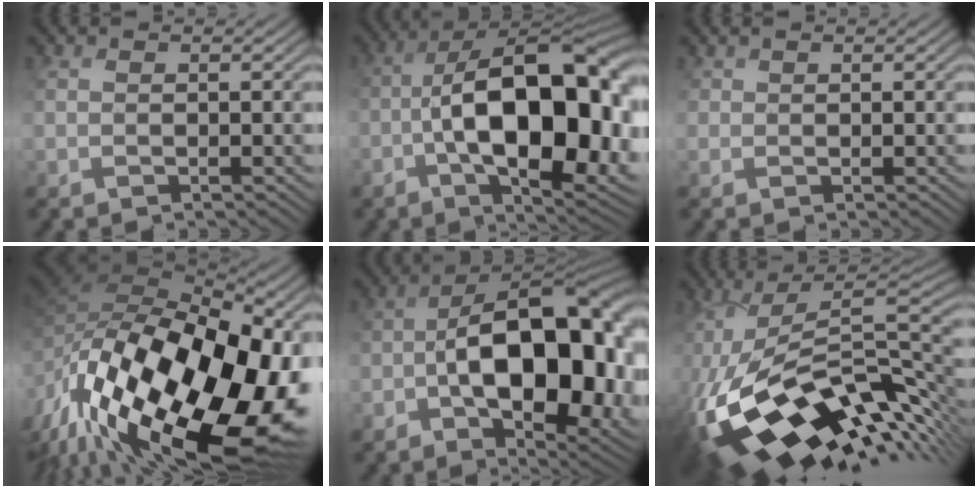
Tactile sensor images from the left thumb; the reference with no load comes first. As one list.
[{"total": 18.6, "force": [-2.6, 9.6, 15.8], "torque": [-0.230, 0.004, -0.036]}, {"total": 1.0, "force": [-0.2, 0.3, -0.9], "torque": [0.016, -0.006, 0.001]}, {"total": 21.4, "force": [-3.1, 12.6, 17.0], "torque": [-0.317, -0.022, -0.042]}, {"total": 18.4, "force": [-2.9, 10.9, 14.5], "torque": [-0.191, -0.012, -0.033]}, {"total": 17.4, "force": [-5.1, 9.6, 13.6], "torque": [-0.276, -0.030, -0.066]}]